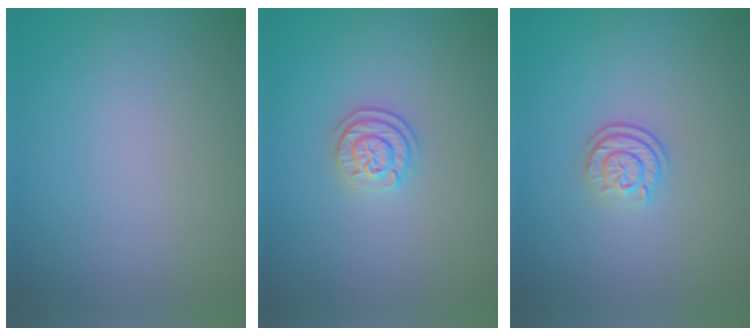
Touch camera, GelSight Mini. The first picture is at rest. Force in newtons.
{"total": 2.3, "press": 1.9, "slide": 1.2}
{"total": 2.3, "press": 1.7, "slide": 1.5}